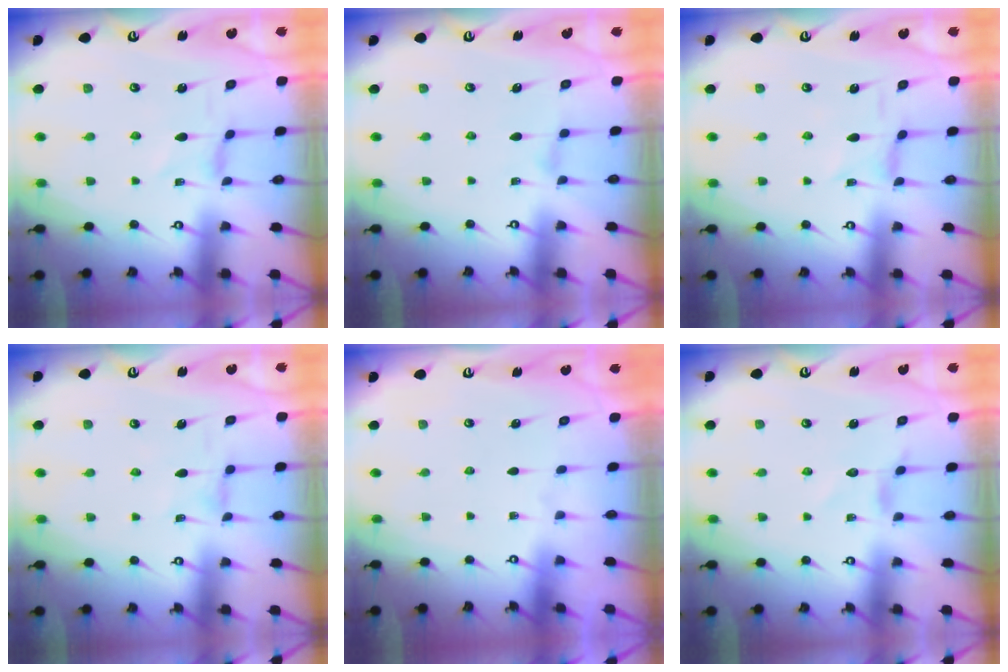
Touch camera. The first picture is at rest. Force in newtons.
{"total": 0.8, "press": 0.8, "slide": 0.2}
{"total": 0.8, "press": 0.8, "slide": 0.3}
{"total": 1.7, "press": 1.6, "slide": 0.1}
{"total": 0.0}
{"total": 2.3, "press": 2.3, "slide": 0.2}